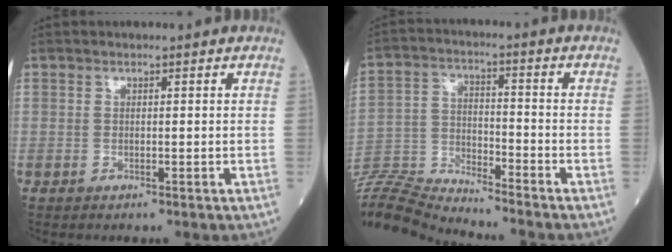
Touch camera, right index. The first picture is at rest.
{"total": 12.3, "force": [-12.2, -1.1, 1.0], "torque": [-0.015, 0.017, -0.232]}